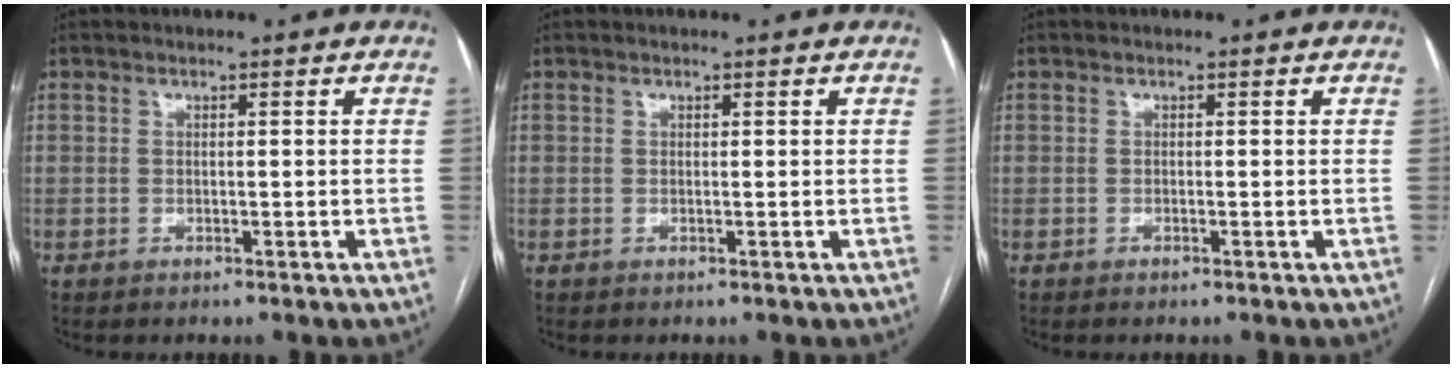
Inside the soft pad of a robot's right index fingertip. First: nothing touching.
{"total": 0.0}
{"total": 0.0}